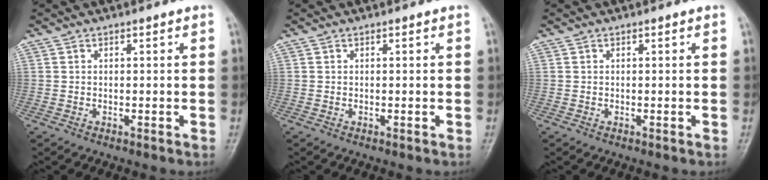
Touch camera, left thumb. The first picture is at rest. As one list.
[{"total": 0.0}, {"total": 0.0}]